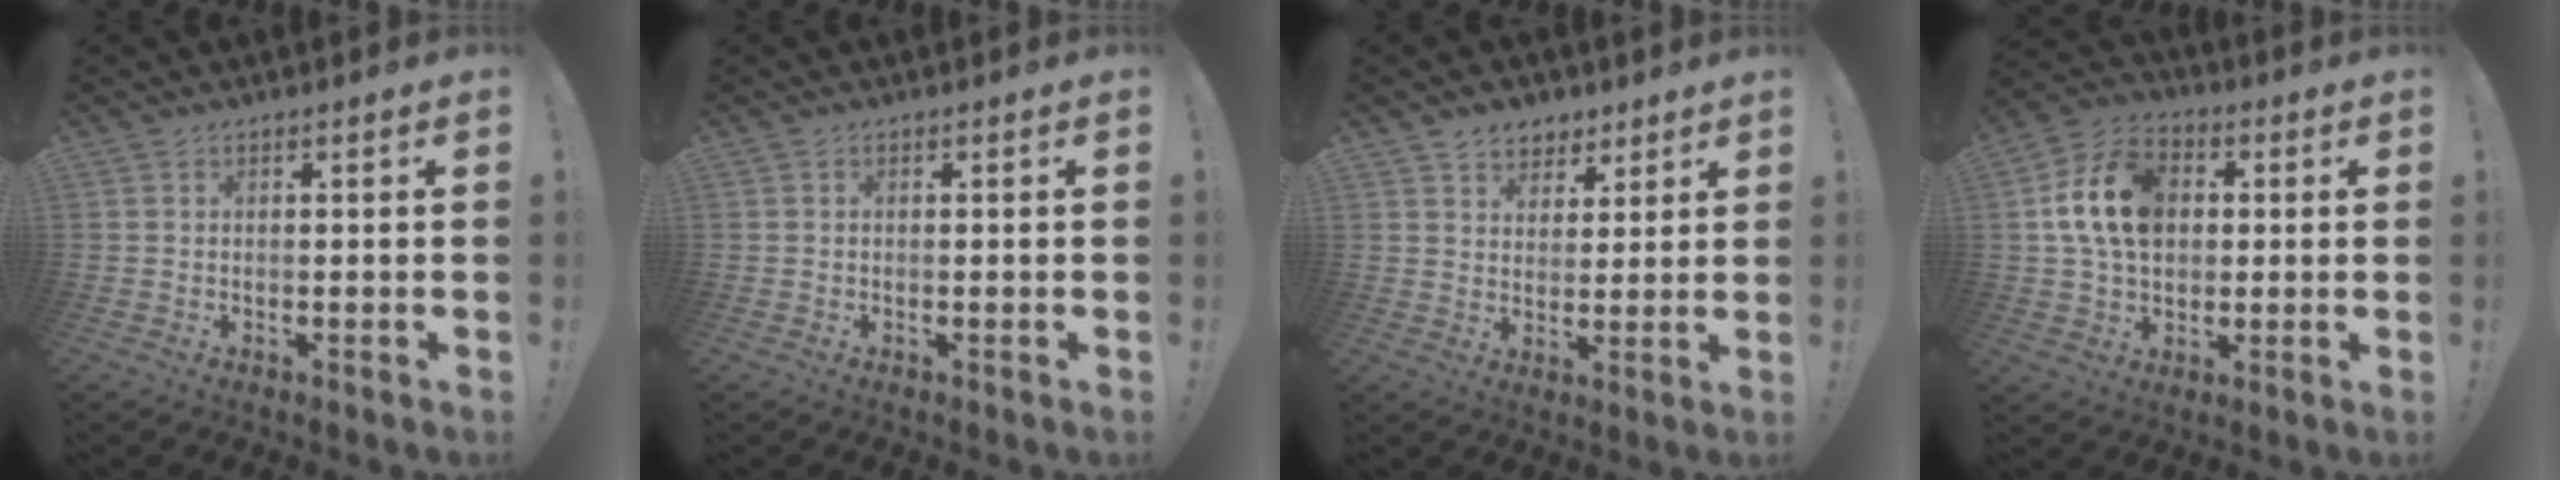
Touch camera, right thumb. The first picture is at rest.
{"total": 0.0}
{"total": 6.9, "force": [4.5, 5.2, 0.8], "torque": [-0.007, -0.032, 0.089]}
{"total": 16.4, "force": [3.0, 11.9, 10.9], "torque": [-0.187, 0.003, 0.060]}